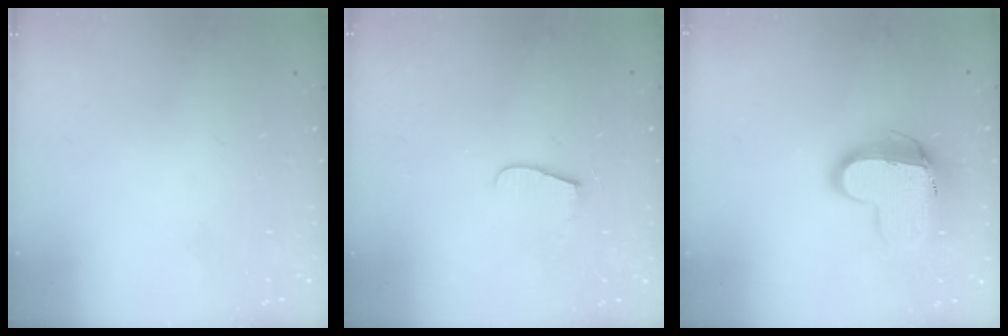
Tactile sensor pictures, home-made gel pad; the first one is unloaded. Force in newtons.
{"total": 6.5, "press": 6.5, "slide": 0.7}
{"total": 12.0, "press": 11.9, "slide": 1.1}